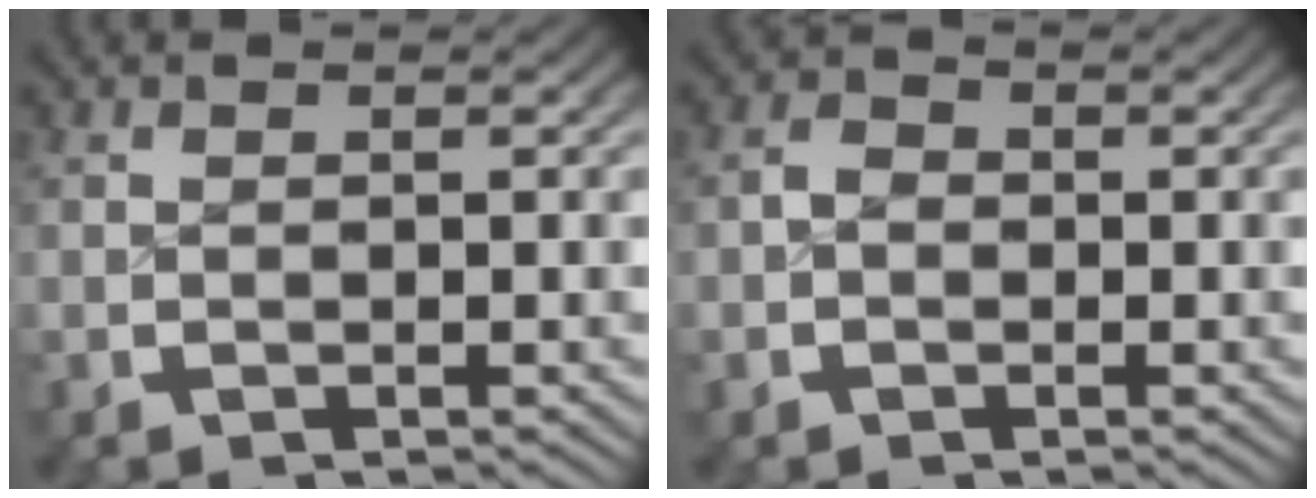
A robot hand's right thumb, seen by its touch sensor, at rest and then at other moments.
{"total": 1.3, "force": [-0.5, 1.1, 0.5], "torque": [-0.008, -0.003, -0.013]}